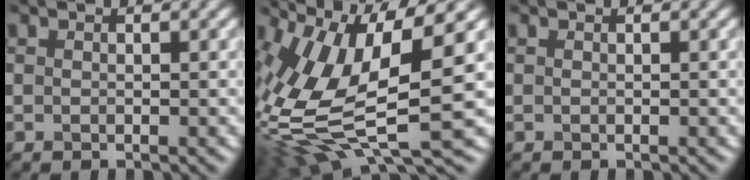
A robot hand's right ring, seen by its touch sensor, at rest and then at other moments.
{"total": 13.3, "force": [1.0, 5.3, 12.2], "torque": [-0.272, -0.011, 0.022]}
{"total": 0.0}